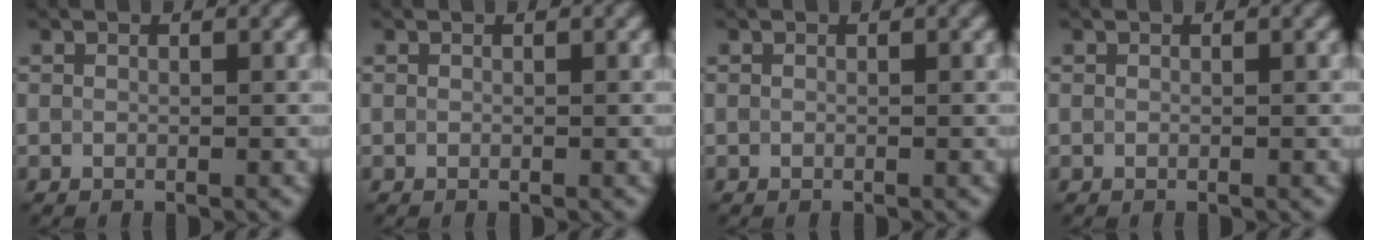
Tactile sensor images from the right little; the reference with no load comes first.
{"total": 0.0}
{"total": 0.0}
{"total": 0.0}